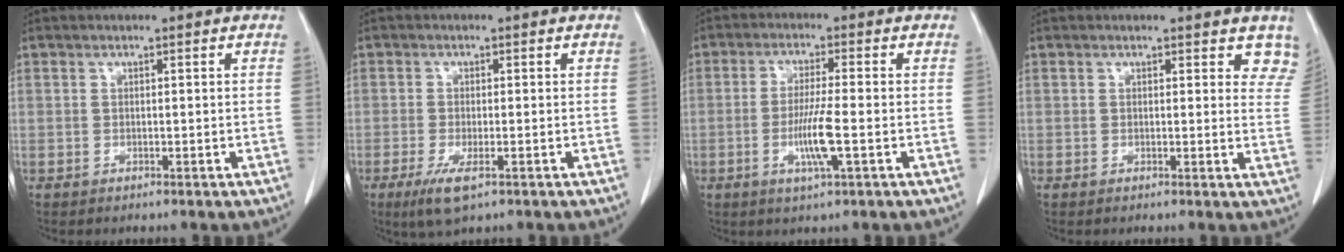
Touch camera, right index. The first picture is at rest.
{"total": 4.6, "force": [-2.4, 1.1, 3.7], "torque": [-0.076, -0.012, -0.039]}
{"total": 6.3, "force": [-1.7, -0.2, 6.1], "torque": [-0.117, -0.012, -0.032]}
{"total": 5.5, "force": [4.8, 2.4, 1.1], "torque": [0.020, -0.015, 0.027]}